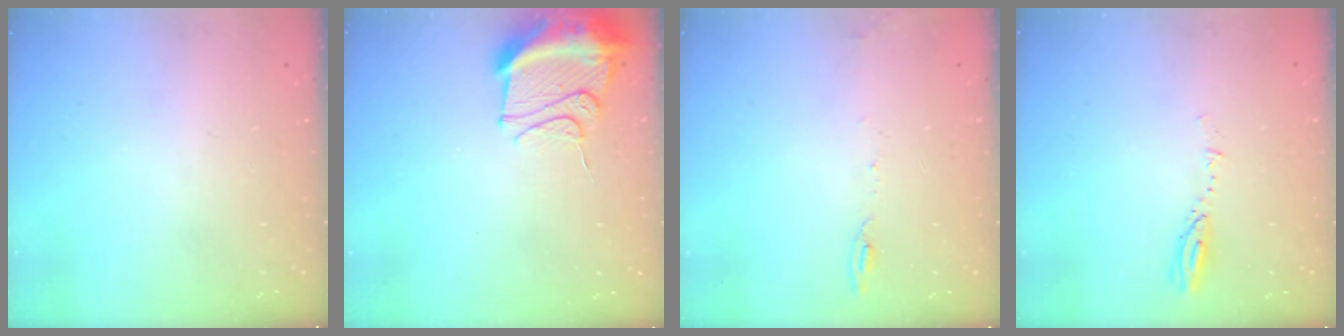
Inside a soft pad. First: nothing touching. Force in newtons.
{"total": 12.3, "press": 11.9, "slide": 2.9}
{"total": 5.6, "press": 5.5, "slide": 0.7}
{"total": 3.3, "press": 3.3, "slide": 0.3}